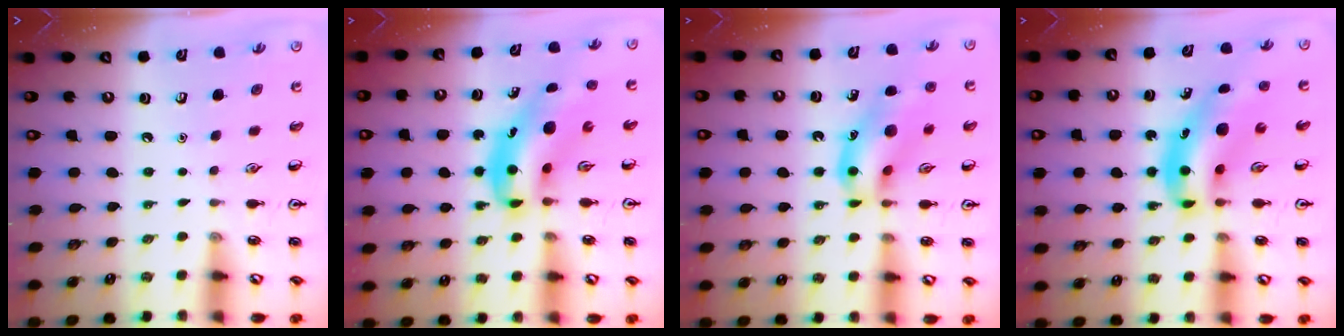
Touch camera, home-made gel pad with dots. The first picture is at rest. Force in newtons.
{"total": 9.1, "press": 8.8, "slide": 2.4}
{"total": 14.7, "press": 14.6, "slide": 2.0}
{"total": 10.7, "press": 10.2, "slide": 3.0}